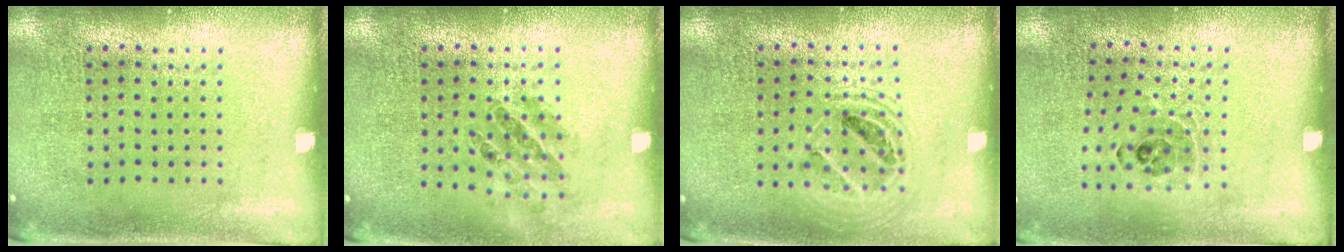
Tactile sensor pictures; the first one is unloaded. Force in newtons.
{"total": 0.9, "press": 0.9, "slide": 0.3}
{"total": 1.5, "press": 1.3, "slide": 0.7}
{"total": 0.9, "press": 0.9, "slide": 0.1}